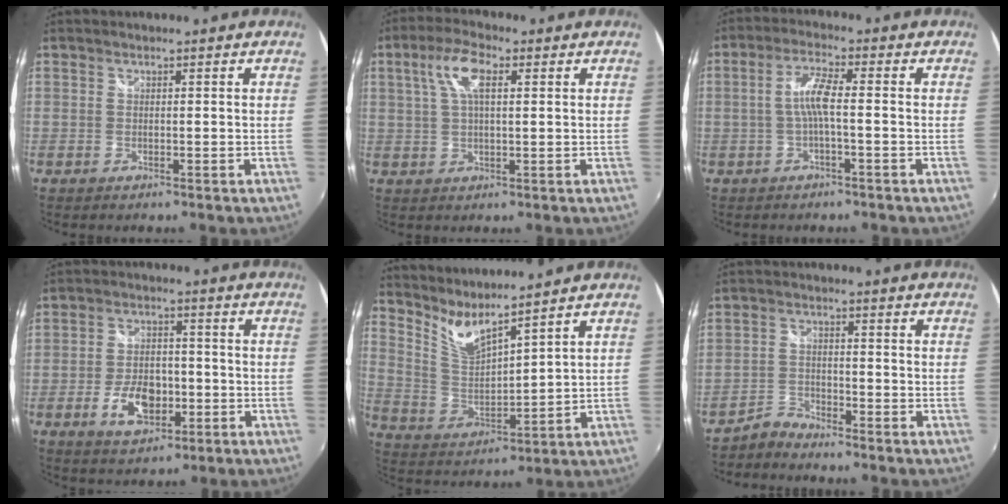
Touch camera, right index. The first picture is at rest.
{"total": 6.9, "force": [2.4, 2.5, 6.0], "torque": [-0.117, 0.014, 0.044]}
{"total": 4.9, "force": [-0.9, 0.4, 4.8], "torque": [-0.101, 0.008, -0.017]}
{"total": 9.0, "force": [-3.2, 5.4, 6.4], "torque": [-0.127, 0.006, -0.046]}
{"total": 7.4, "force": [6.7, 0.0, 3.2], "torque": [-0.066, -0.022, 0.138]}
{"total": 3.6, "force": [-3.5, 0.7, -0.3], "torque": [0.002, 0.004, -0.070]}